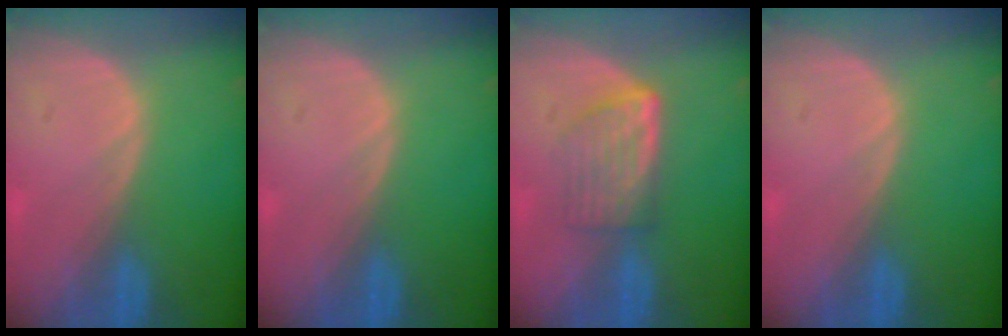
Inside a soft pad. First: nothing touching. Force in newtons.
{"total": 0.0}
{"total": 5.9, "press": 5.3, "slide": 2.6}
{"total": 0.0}